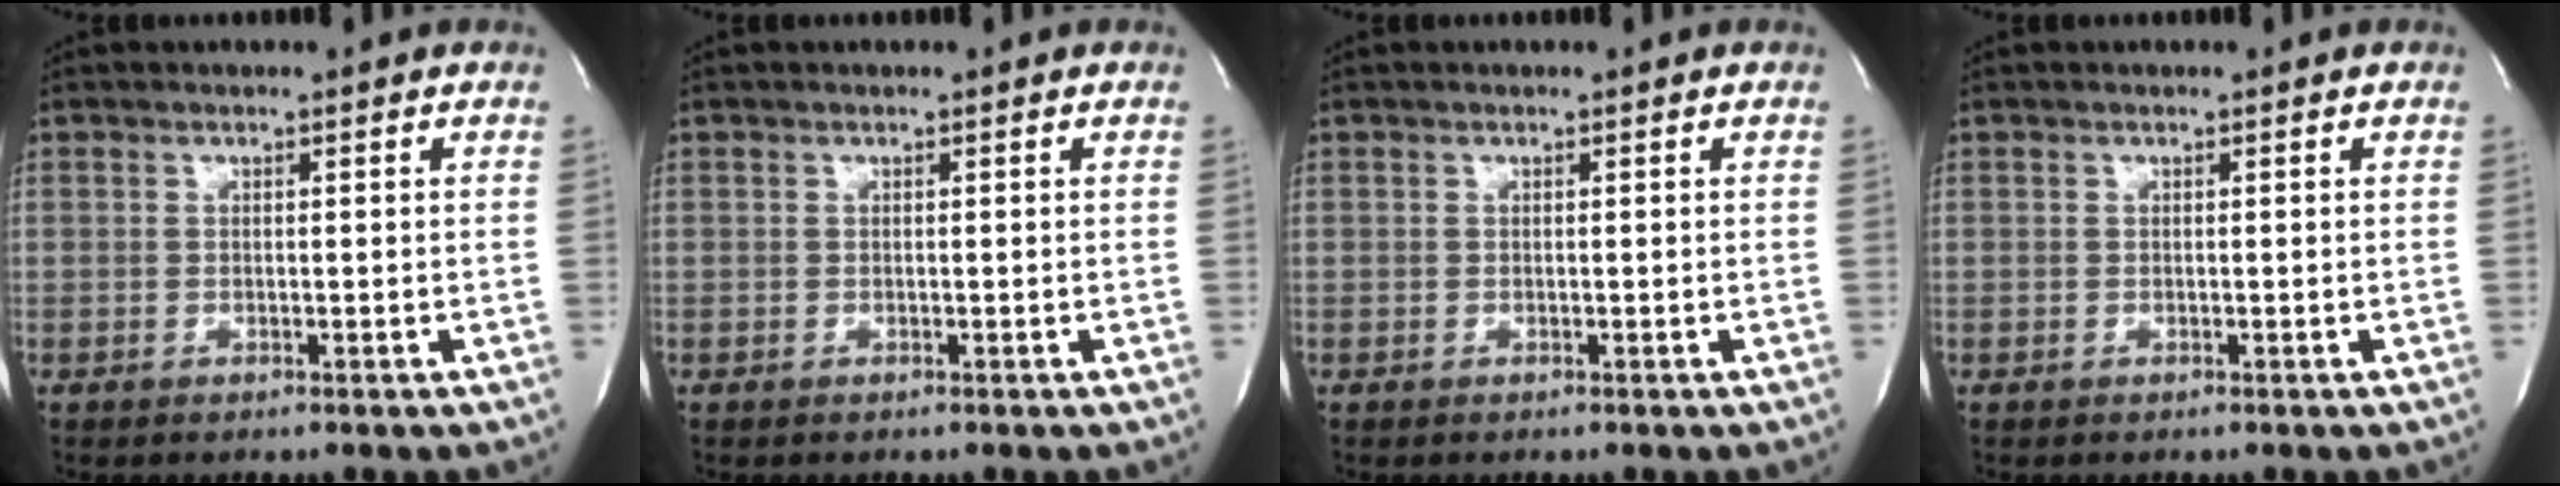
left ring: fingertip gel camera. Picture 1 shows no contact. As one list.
[{"total": 0.0}, {"total": 0.0}, {"total": 0.0}]